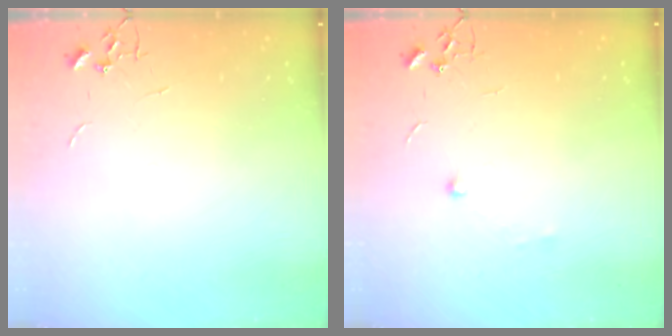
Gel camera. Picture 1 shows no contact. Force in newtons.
{"total": 5.0, "press": 4.8, "slide": 1.3}